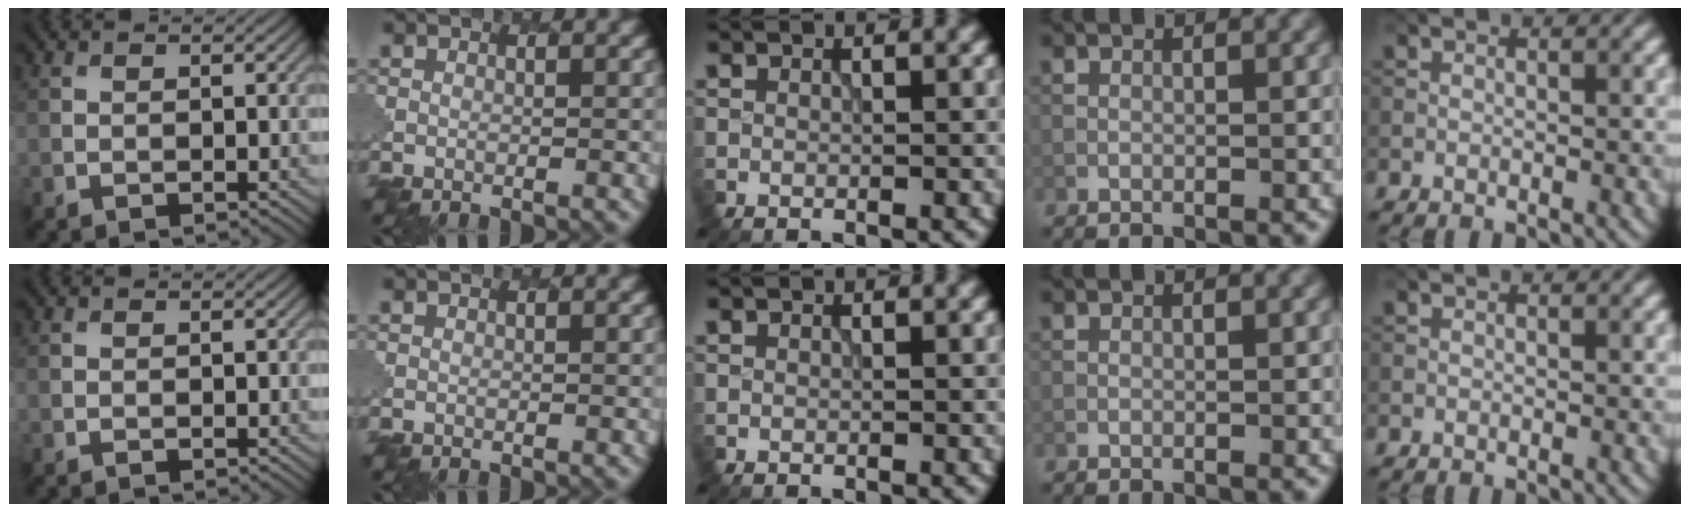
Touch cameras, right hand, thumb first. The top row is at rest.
{}